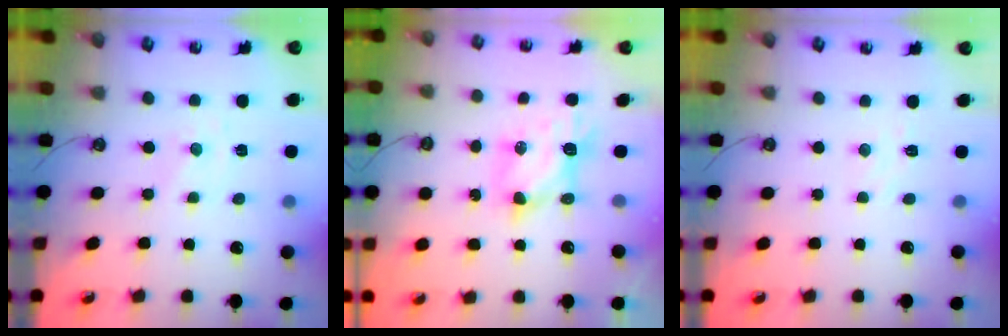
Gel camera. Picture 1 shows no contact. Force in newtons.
{"total": 6.8, "press": 6.8, "slide": 0.1}
{"total": 4.6, "press": 4.6, "slide": 0.6}